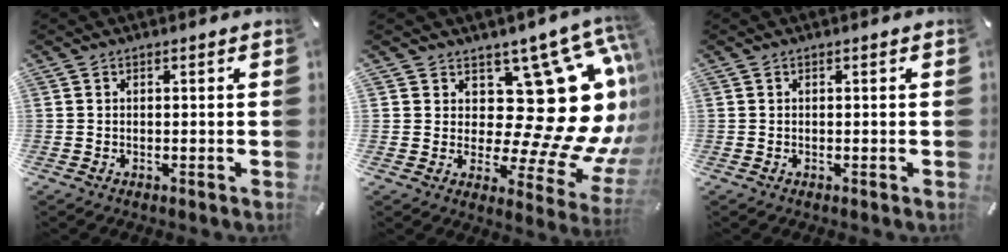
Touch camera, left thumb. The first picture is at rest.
{"total": 23.9, "force": [5.7, 12.5, 19.6], "torque": [-0.239, -0.098, 0.128]}
{"total": 0.0}